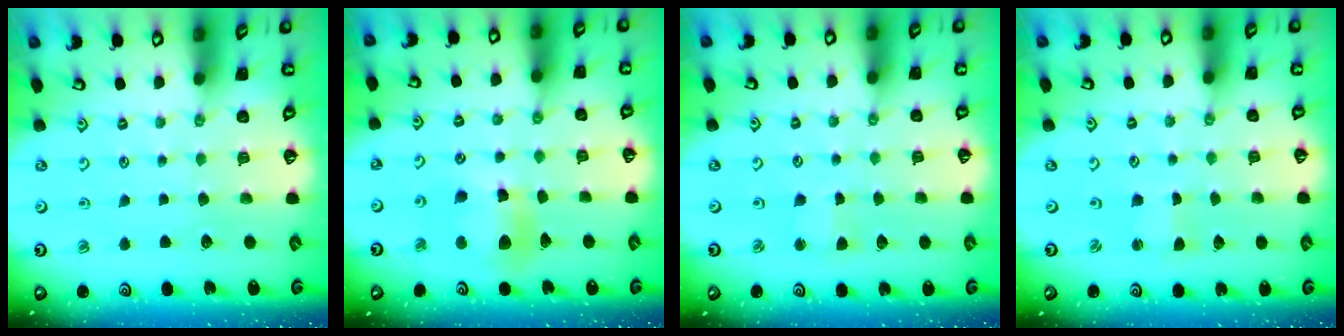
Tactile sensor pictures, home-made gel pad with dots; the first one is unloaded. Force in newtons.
{"total": 10.5, "press": 10.4, "slide": 1.4}
{"total": 2.6, "press": 2.6, "slide": 0.3}
{"total": 0.5, "press": 0.5, "slide": 0.1}